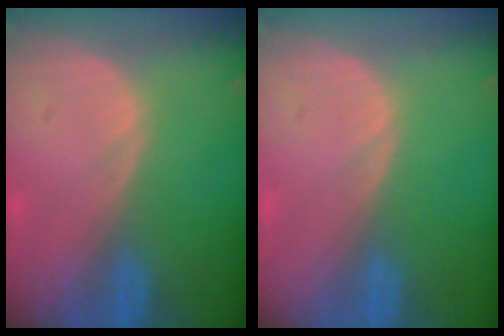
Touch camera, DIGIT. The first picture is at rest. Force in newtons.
{"total": 0.0}